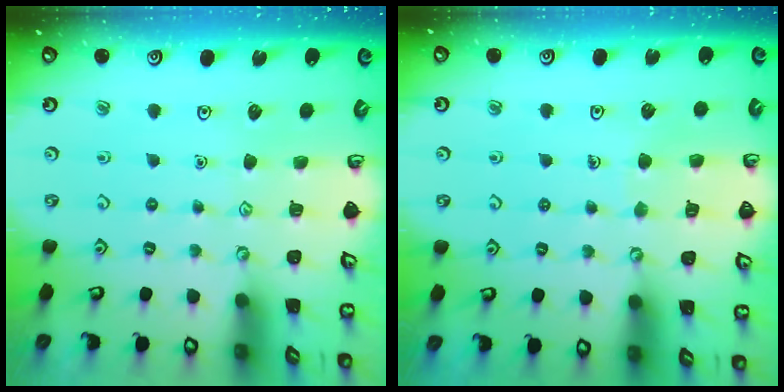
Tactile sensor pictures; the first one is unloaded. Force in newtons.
{"total": 4.6, "press": 4.6, "slide": 0.4}